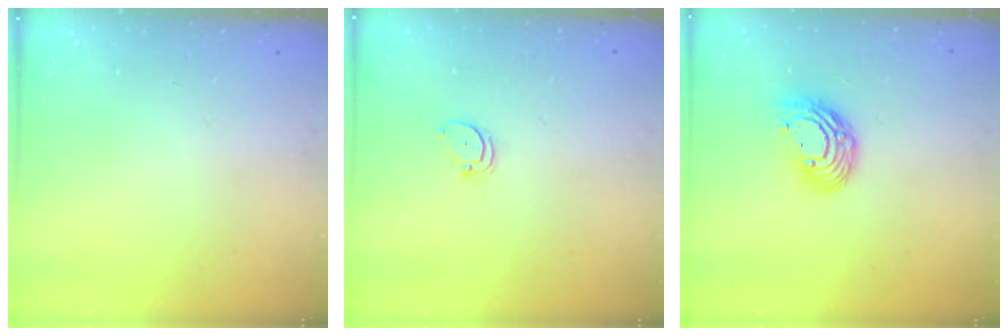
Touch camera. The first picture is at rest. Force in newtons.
{"total": 2.4, "press": 2.4, "slide": 0.2}
{"total": 11.6, "press": 11.5, "slide": 1.2}